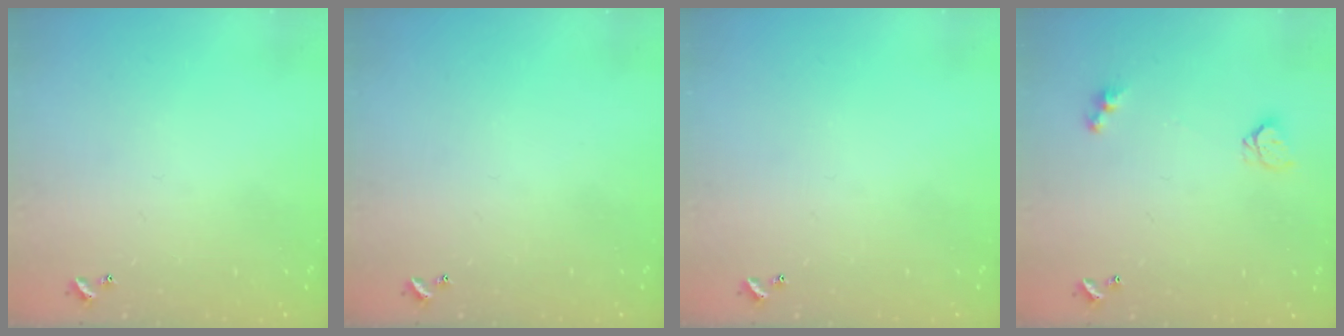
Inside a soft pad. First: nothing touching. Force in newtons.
{"total": 0.0}
{"total": 0.0}
{"total": 3.8, "press": 3.7, "slide": 0.2}